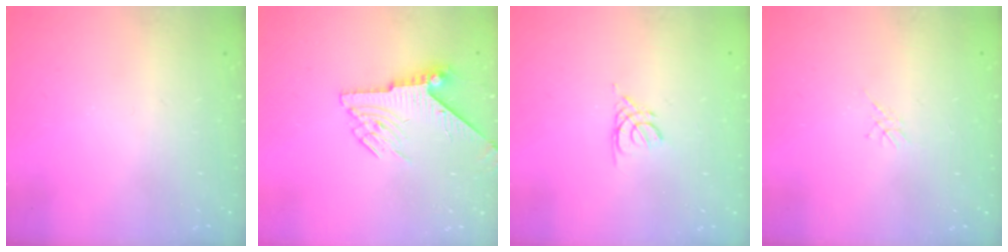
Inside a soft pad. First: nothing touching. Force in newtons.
{"total": 6.7, "press": 6.6, "slide": 1.0}
{"total": 2.1, "press": 2.0, "slide": 0.4}
{"total": 1.1, "press": 1.1, "slide": 0.3}